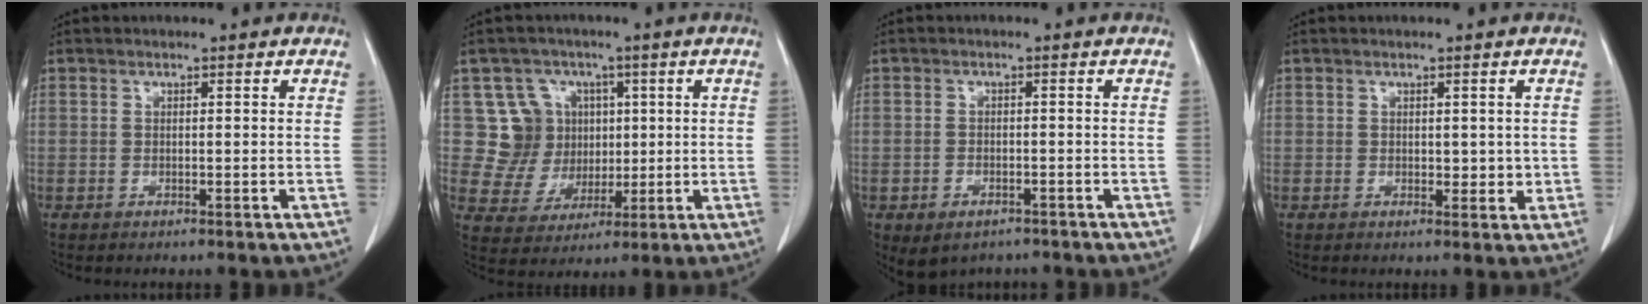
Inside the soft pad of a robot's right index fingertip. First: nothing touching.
{"total": 9.0, "force": [2.4, 8.6, 1.1], "torque": [-0.016, 0.029, 0.052]}
{"total": 5.1, "force": [-3.4, 3.1, 2.1], "torque": [-0.036, 0.001, -0.042]}
{"total": 2.5, "force": [0.4, 1.5, 1.9], "torque": [-0.020, -0.006, 0.008]}